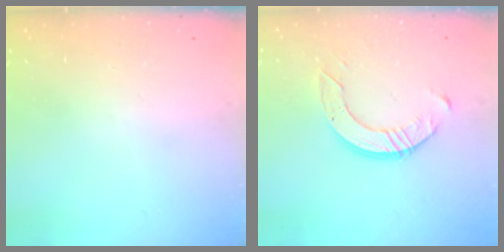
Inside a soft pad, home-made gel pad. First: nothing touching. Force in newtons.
{"total": 6.4, "press": 6.4, "slide": 0.6}